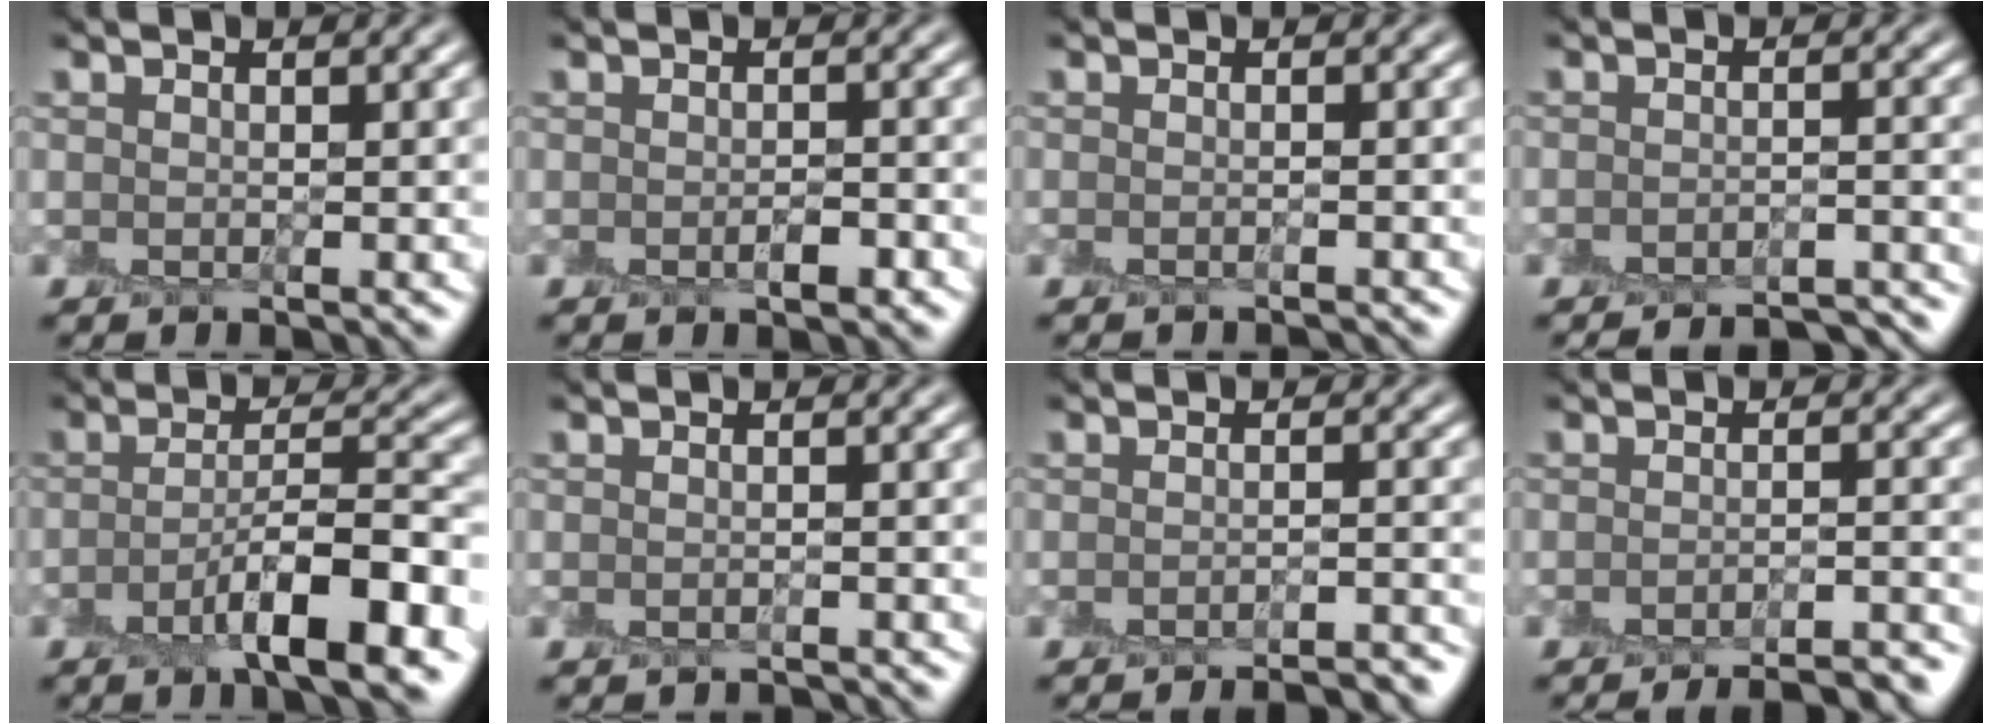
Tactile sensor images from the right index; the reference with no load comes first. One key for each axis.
{"total": 1.5, "fx": -0.8, "fy": 0.7, "fz": 1.1, "tx": -0.020, "ty": -0.007, "tz": -0.013}
{"total": 1.4, "fx": -1.4, "fy": -0.2, "fz": 0.0, "tx": 0.002, "ty": -0.016, "tz": -0.023}
{"total": 5.8, "fx": -5.6, "fy": 1.0, "fz": 1.0, "tx": -0.006, "ty": -0.001, "tz": -0.064}
{"total": 8.1, "fx": -3.9, "fy": 1.9, "fz": 6.9, "tx": -0.105, "ty": 0.004, "tz": -0.069}
{"total": 1.8, "fx": -1.8, "fy": 0.0, "fz": 0.0, "tx": 0.003, "ty": -0.012, "tz": -0.028}
{"total": 4.8, "fx": -4.7, "fy": 0.5, "fz": 1.2, "tx": -0.016, "ty": 0.002, "tz": -0.056}
{"total": 7.7, "fx": -7.1, "fy": 1.5, "fz": 2.7, "tx": -0.022, "ty": -0.006, "tz": -0.077}